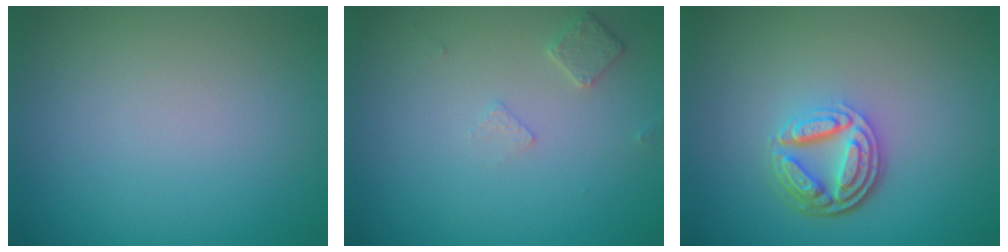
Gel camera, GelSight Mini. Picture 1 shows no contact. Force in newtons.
{"total": 1.5, "press": 1.4, "slide": 0.3}
{"total": 4.6, "press": 3.6, "slide": 3.0}